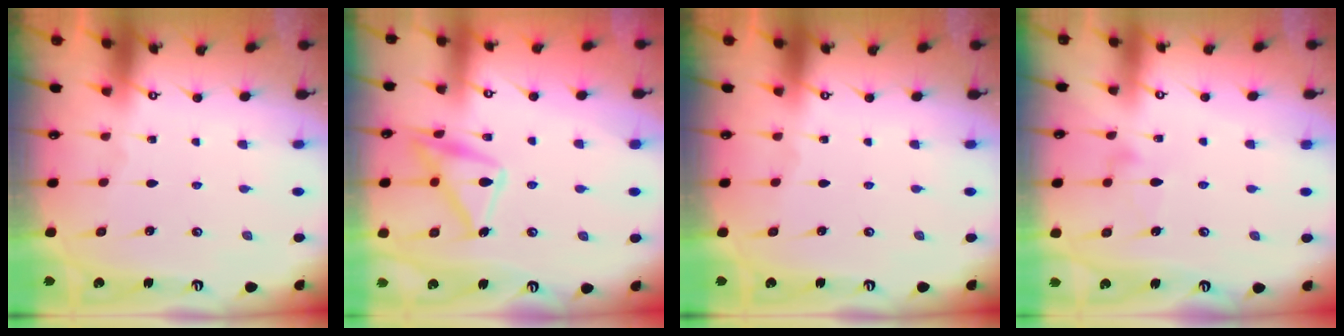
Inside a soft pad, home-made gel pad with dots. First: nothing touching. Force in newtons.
{"total": 15.7, "press": 15.7, "slide": 0.6}
{"total": 0.0}
{"total": 6.6, "press": 6.6, "slide": 0.3}